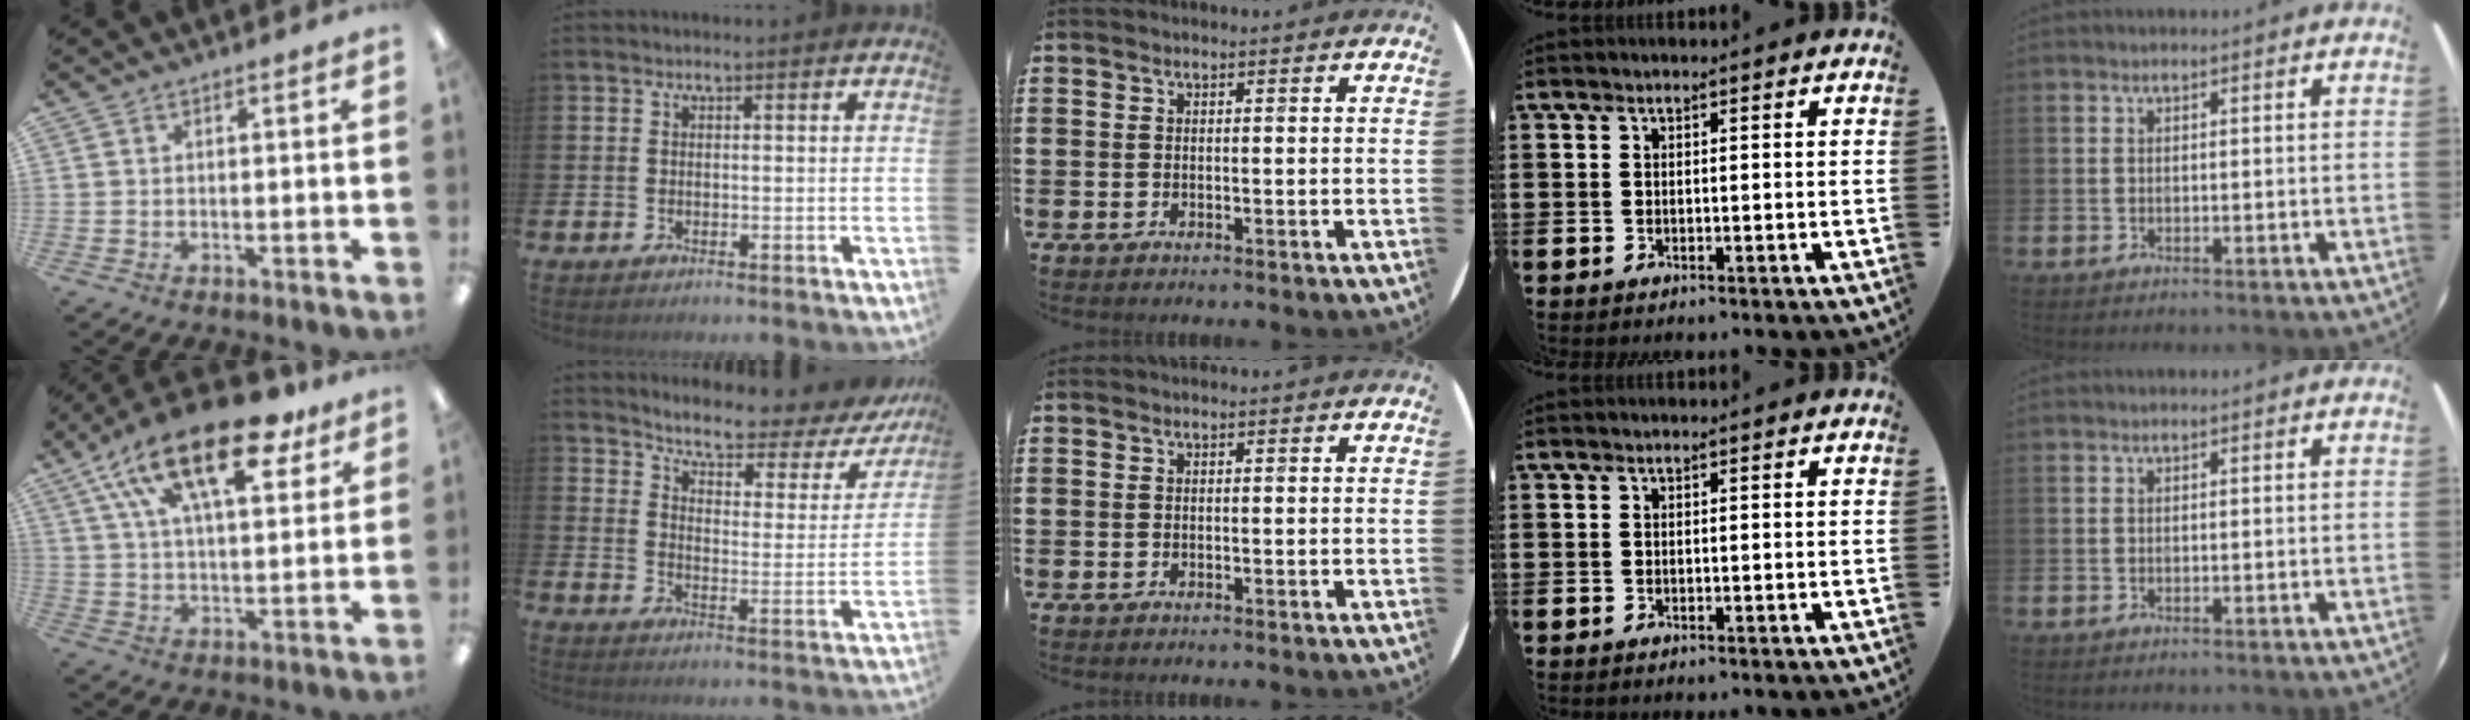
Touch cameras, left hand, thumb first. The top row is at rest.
{"thumb": {"total": 22.0, "force": [12.8, 9.2, 15.3], "torque": [-0.271, -0.052, 0.216]}, "index": {"total": 5.7, "force": [5.2, 1.0, 2.1], "torque": [-0.063, -0.042, 0.081]}}